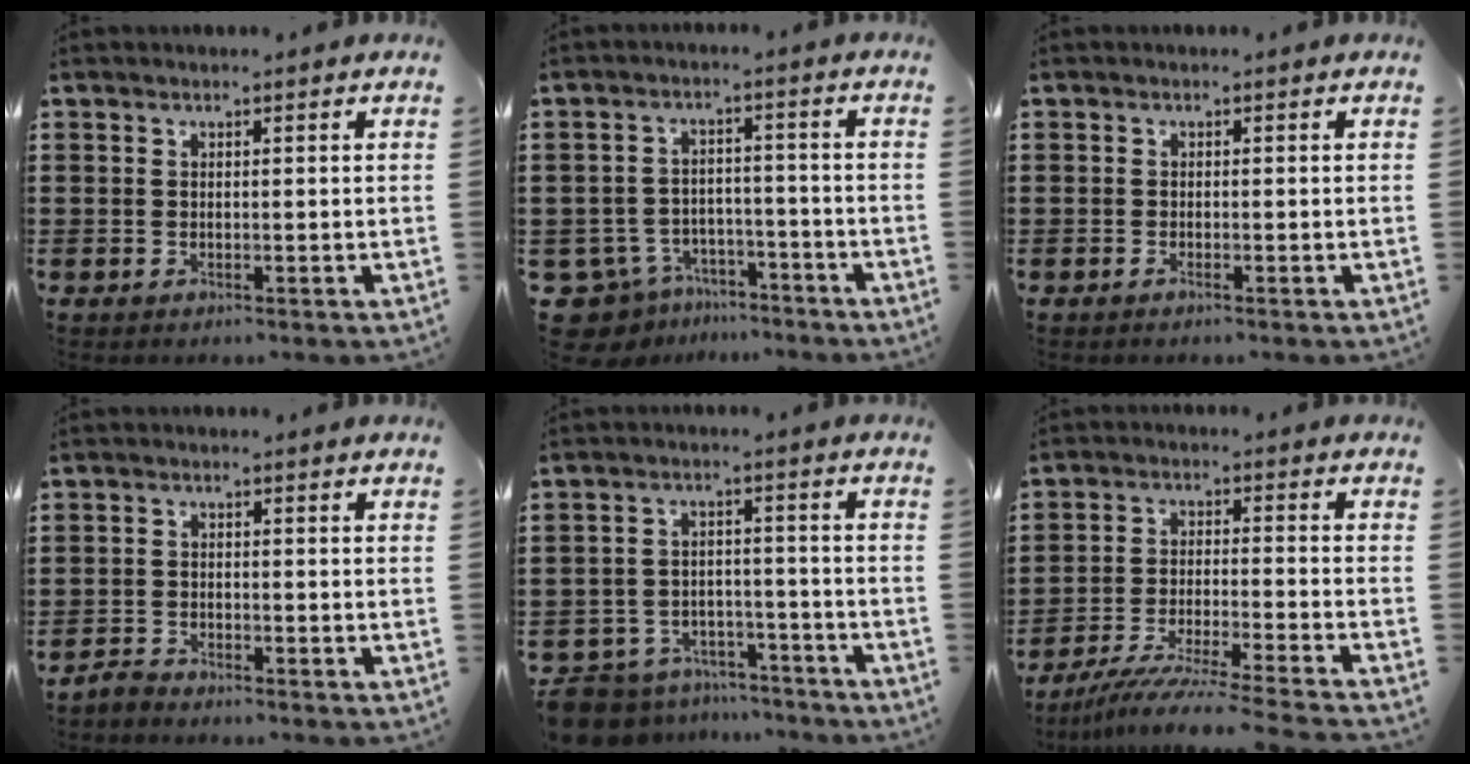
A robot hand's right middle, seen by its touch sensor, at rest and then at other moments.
{"total": 6.2, "force": [-5.5, 2.5, 0.9], "torque": [-0.046, 0.010, -0.115]}
{"total": 0.5, "force": [-0.3, 0.0, 0.4], "torque": [-0.009, -0.002, -0.006]}
{"total": 1.9, "force": [-1.8, 0.3, 0.3], "torque": [-0.019, -0.001, -0.039]}
{"total": 7.6, "force": [-7.4, 1.6, 0.9], "torque": [-0.033, 0.016, -0.152]}
{"total": 7.3, "force": [-6.5, -0.8, 3.3], "torque": [-0.067, -0.021, -0.127]}